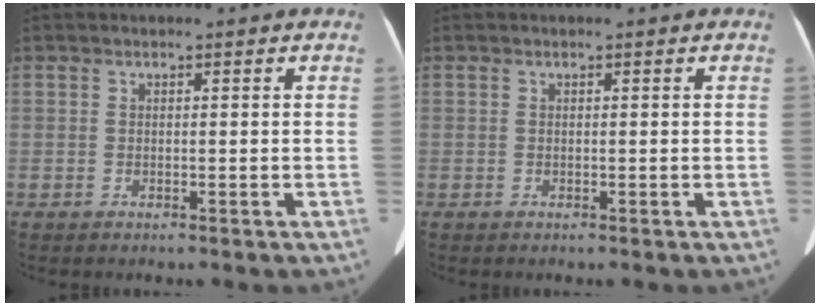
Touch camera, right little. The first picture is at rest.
{"total": 0.0}